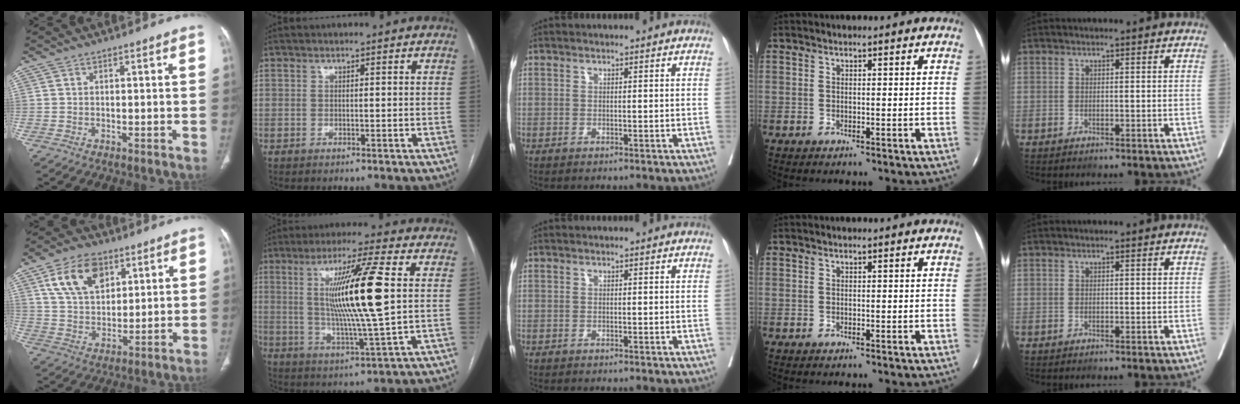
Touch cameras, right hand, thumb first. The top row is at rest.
{"thumb": {"total": 12.7, "force": [6.0, 8.3, 7.6], "torque": [-0.107, -0.018, 0.114]}, "index": {"total": 14.8, "force": [2.1, -1.0, 14.7], "torque": [-0.273, -0.005, 0.035]}, "middle": {"total": 0.6, "force": [-0.6, 0.1, 0.2], "torque": [-0.001, 0.000, -0.011]}}